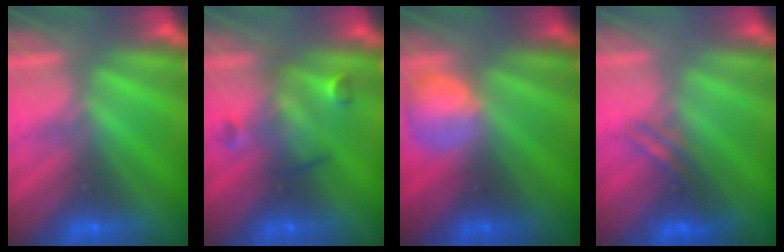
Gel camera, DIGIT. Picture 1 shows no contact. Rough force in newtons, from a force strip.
{"total": 3.2}
{"total": 2.4}
{"total": 2.6}